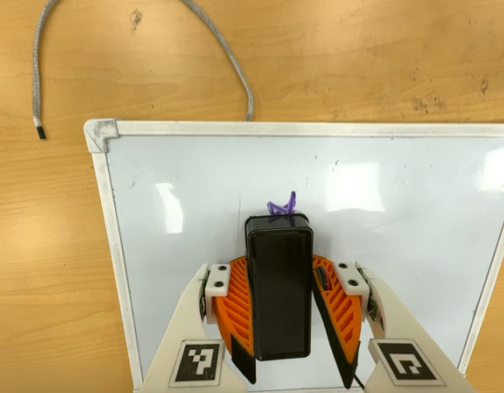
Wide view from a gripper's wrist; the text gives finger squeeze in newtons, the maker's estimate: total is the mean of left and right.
{"total": 14.7, "left": 16.4, "right": 12.9}